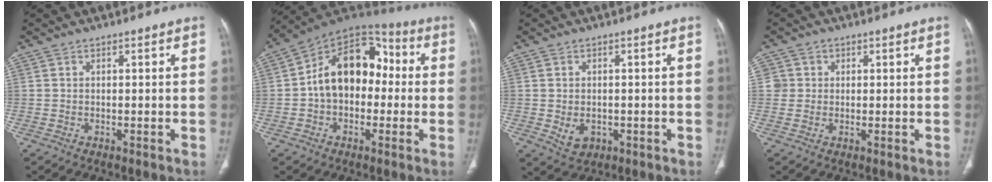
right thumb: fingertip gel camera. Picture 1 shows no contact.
{"total": 16.2, "force": [0.0, 11.2, 11.7], "torque": [-0.150, 0.048, -0.014]}
{"total": 4.0, "force": [-0.8, 3.1, 2.4], "torque": [-0.034, 0.001, -0.001]}
{"total": 2.9, "force": [0.6, 2.9, 0.1], "torque": [0.023, 0.003, 0.007]}